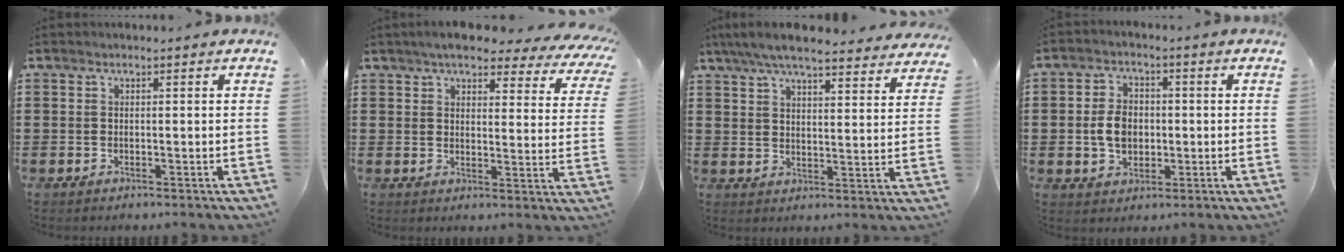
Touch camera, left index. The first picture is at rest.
{"total": 5.6, "force": [5.0, 0.9, 2.4], "torque": [-0.056, -0.022, 0.087]}
{"total": 6.9, "force": [6.2, 0.6, 3.0], "torque": [-0.079, -0.026, 0.110]}
{"total": 5.9, "force": [-0.6, 4.1, 4.2], "torque": [-0.089, 0.004, -0.017]}